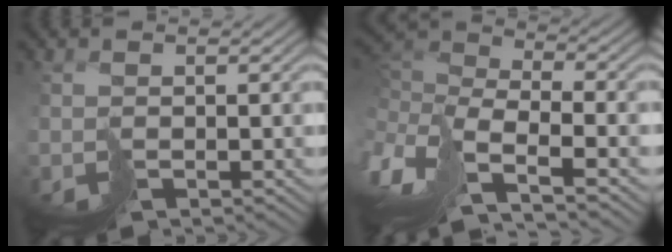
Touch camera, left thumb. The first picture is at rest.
{"total": 8.9, "force": [-2.9, 3.5, 7.6], "torque": [-0.209, 0.003, -0.058]}